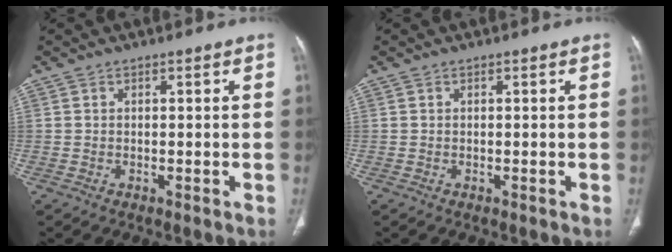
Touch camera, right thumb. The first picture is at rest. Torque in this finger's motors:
{"motor_torque": [-0.04, 0.04, -0.04, 0.04, 0.04]}